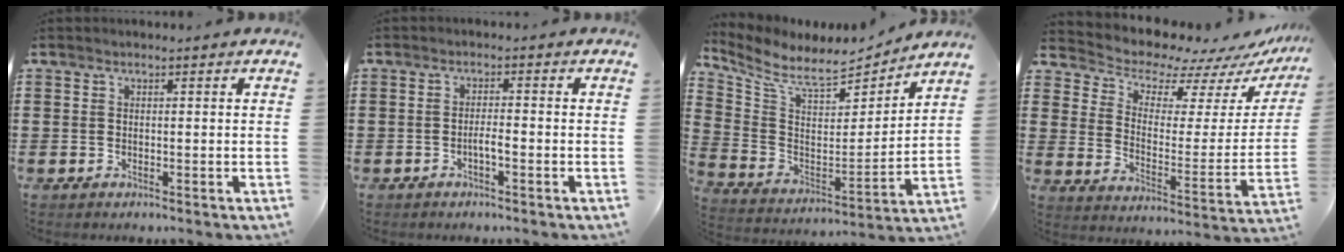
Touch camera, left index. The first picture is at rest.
{"total": 1.8, "force": [-0.9, 0.3, 1.6], "torque": [-0.029, 0.001, -0.017]}
{"total": 8.6, "force": [7.6, 2.0, 3.5], "torque": [-0.106, -0.054, 0.128]}
{"total": 7.3, "force": [6.9, 2.1, 1.2], "torque": [-0.050, -0.062, 0.119]}